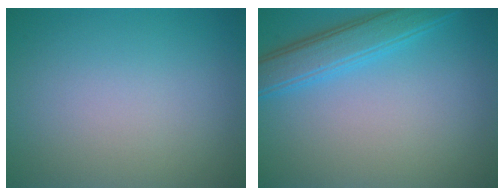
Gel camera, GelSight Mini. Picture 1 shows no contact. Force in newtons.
{"total": 4.0, "press": 4.0, "slide": 0.1}